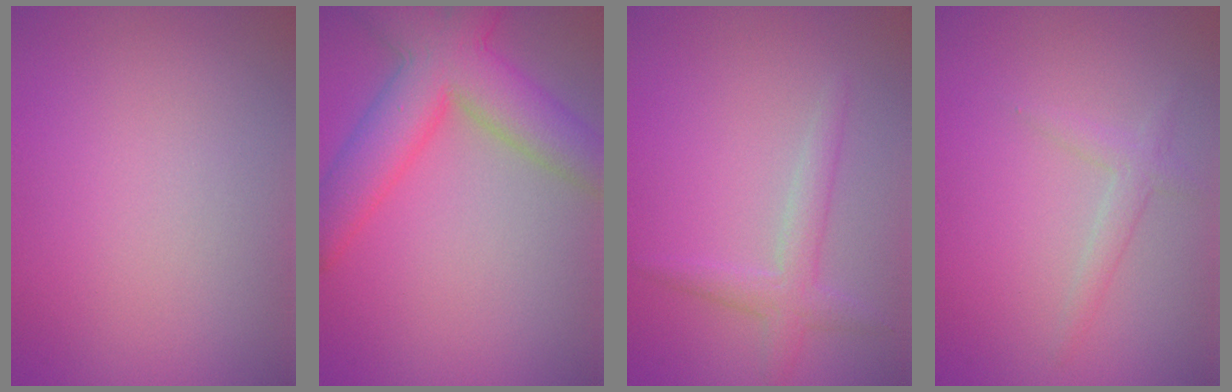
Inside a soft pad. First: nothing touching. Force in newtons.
{"total": 8.6, "press": 8.6, "slide": 0.4}
{"total": 2.4, "press": 2.4, "slide": 0.1}
{"total": 1.6, "press": 1.6, "slide": 0.1}